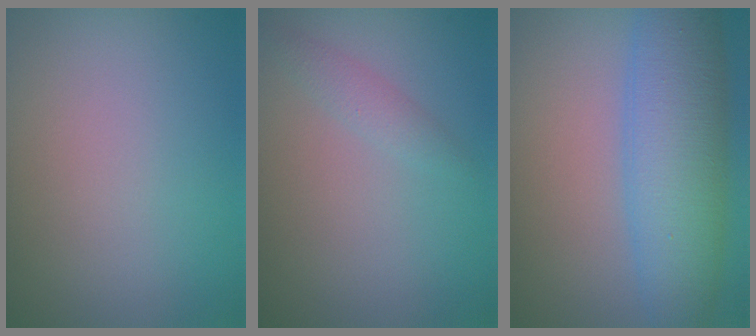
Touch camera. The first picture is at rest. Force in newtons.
{"total": 1.3, "press": 1.3, "slide": 0.0}
{"total": 8.4, "press": 8.4, "slide": 0.3}